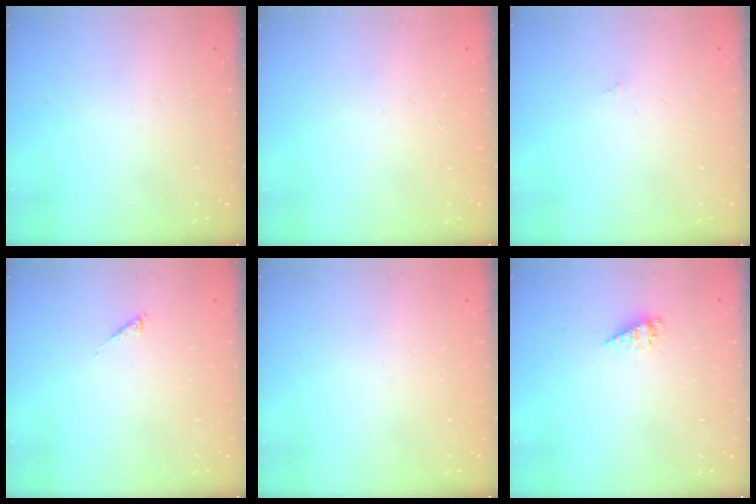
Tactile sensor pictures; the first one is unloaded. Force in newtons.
{"total": 0.0}
{"total": 0.0}
{"total": 0.0}
{"total": 0.0}
{"total": 2.1, "press": 2.1, "slide": 0.2}